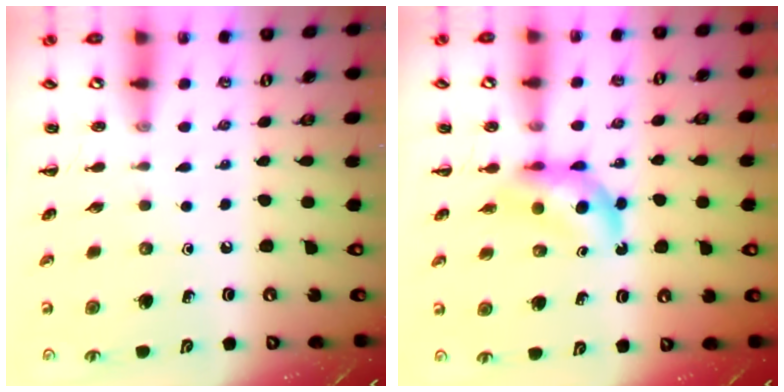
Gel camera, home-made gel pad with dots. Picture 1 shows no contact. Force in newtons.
{"total": 5.8, "press": 5.7, "slide": 1.1}